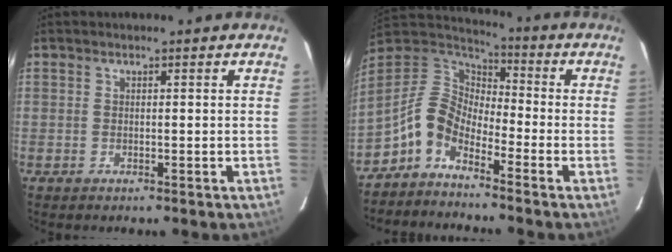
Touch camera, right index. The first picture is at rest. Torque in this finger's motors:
{"motor_torque": [0.52, -0.43, 0.68, 0.14]}